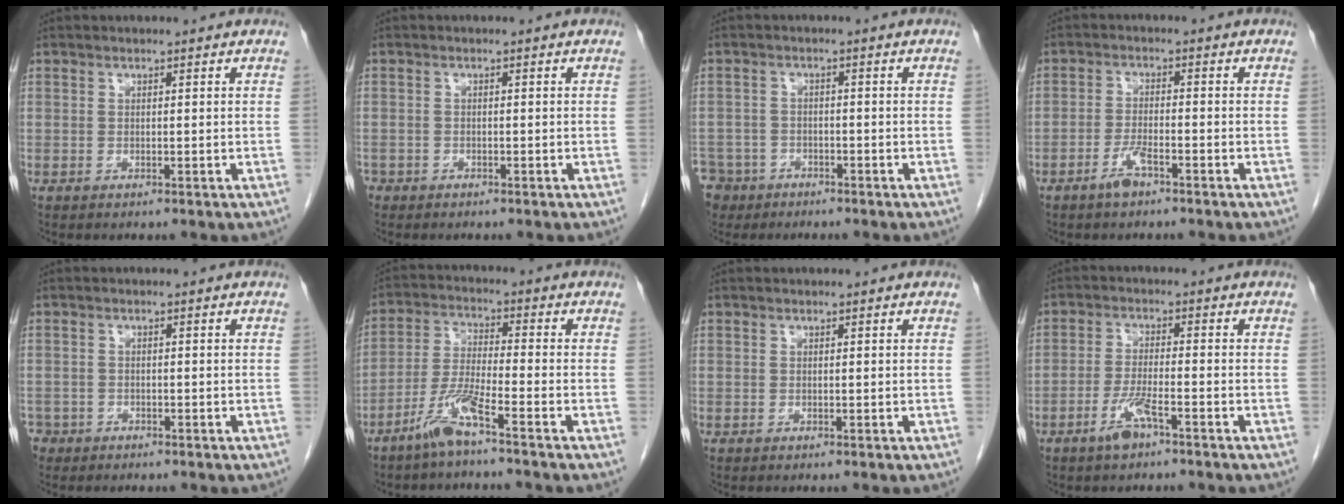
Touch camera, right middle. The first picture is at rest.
{"total": 1.9, "force": [-1.4, 1.2, 0.3], "torque": [-0.010, 0.000, -0.023]}
{"total": 7.7, "force": [-5.2, 5.6, 1.0], "torque": [-0.040, -0.002, -0.090]}
{"total": 3.3, "force": [-2.3, 0.7, 2.3], "torque": [-0.047, 0.001, -0.044]}
{"total": 2.9, "force": [-2.1, 2.0, -0.1], "torque": [0.001, 0.004, -0.041]}
{"total": 6.6, "force": [-4.6, -0.2, 4.8], "torque": [-0.106, -0.010, -0.099]}
{"total": 0.0}
{"total": 4.4, "force": [-2.8, 0.7, 3.4], "torque": [-0.072, -0.003, -0.053]}